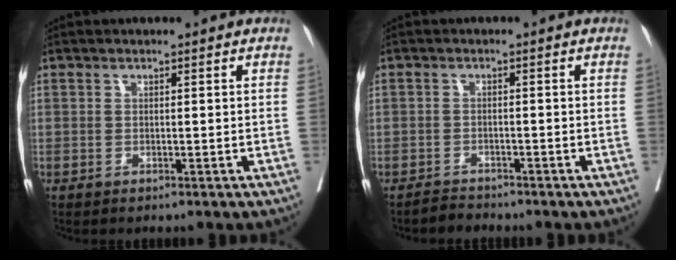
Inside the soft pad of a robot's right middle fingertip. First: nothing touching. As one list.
[{"total": 1.8, "force": [-1.6, 0.7, -0.6], "torque": [0.008, 0.000, -0.029]}]